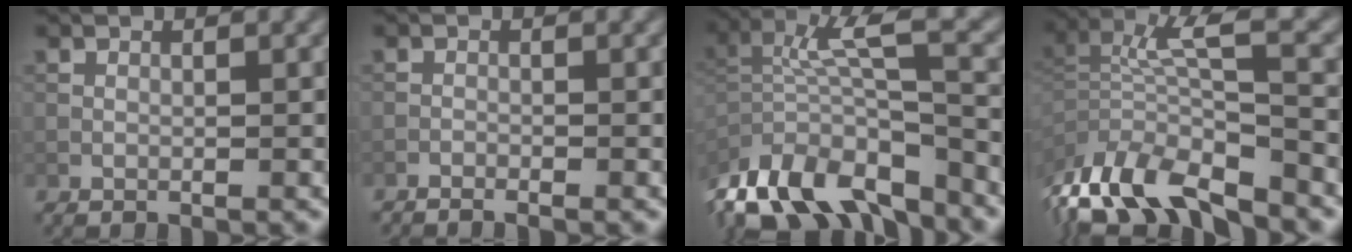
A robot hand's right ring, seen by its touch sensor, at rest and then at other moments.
{"total": 1.2, "force": [-1.1, -0.1, 0.5], "torque": [-0.020, 0.003, -0.024]}
{"total": 12.8, "force": [-7.3, 4.9, 9.4], "torque": [-0.194, 0.006, -0.118]}
{"total": 10.0, "force": [-5.9, 3.4, 7.3], "torque": [-0.143, 0.003, -0.104]}